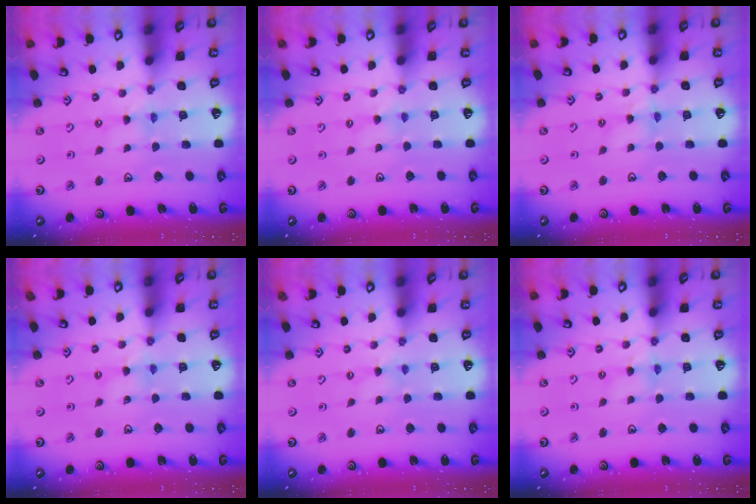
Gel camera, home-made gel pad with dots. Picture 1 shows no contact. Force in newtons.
{"total": 1.3, "press": 1.3, "slide": 0.3}
{"total": 3.8, "press": 3.8, "slide": 0.3}
{"total": 1.6, "press": 1.6, "slide": 0.3}
{"total": 0.0}
{"total": 2.1, "press": 2.1, "slide": 0.3}